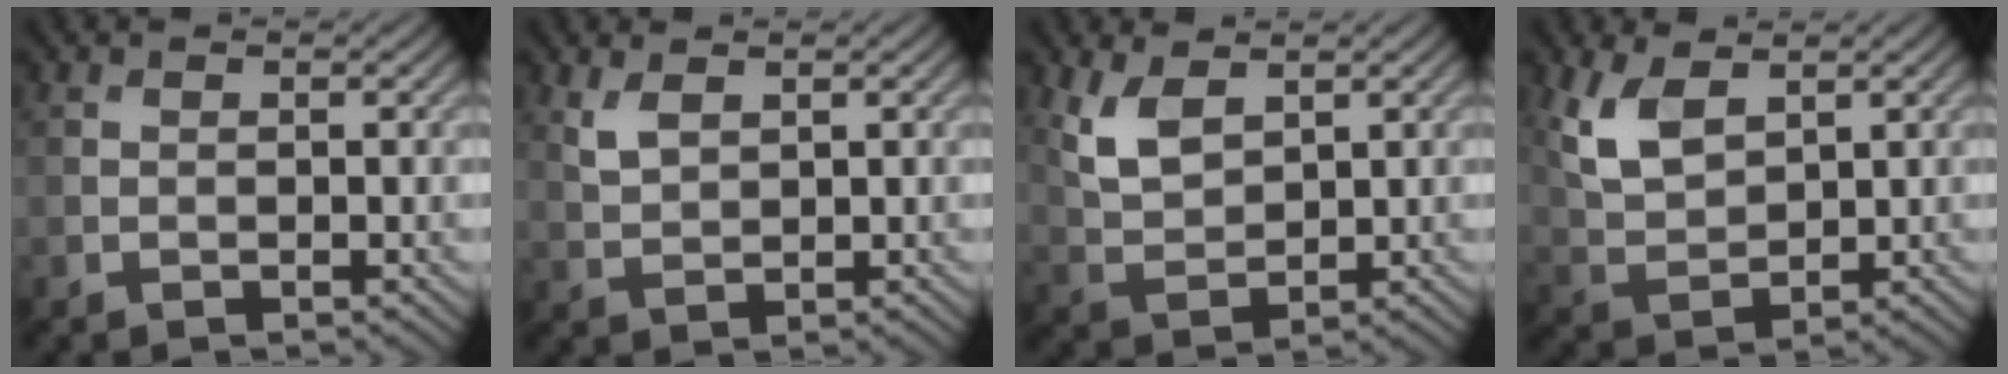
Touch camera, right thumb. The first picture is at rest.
{"total": 2.6, "force": [1.5, 1.2, 1.7], "torque": [-0.049, -0.002, 0.036]}
{"total": 5.3, "force": [2.7, 2.7, 3.6], "torque": [-0.094, -0.004, 0.060]}
{"total": 6.2, "force": [3.1, 3.2, 4.3], "torque": [-0.109, -0.002, 0.064]}